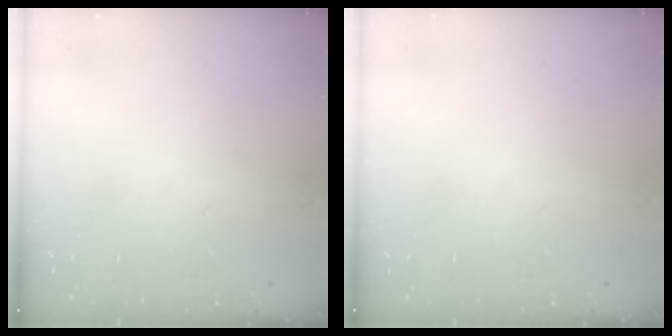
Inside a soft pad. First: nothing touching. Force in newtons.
{"total": 0.0}